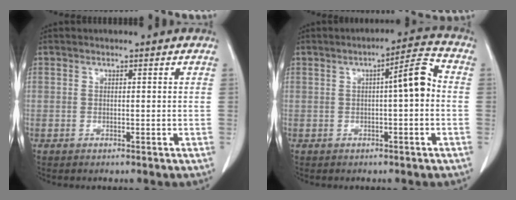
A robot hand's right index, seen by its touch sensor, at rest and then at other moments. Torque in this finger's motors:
{"motor_torque": [0.30, 0.10, 0.16, 0.03]}